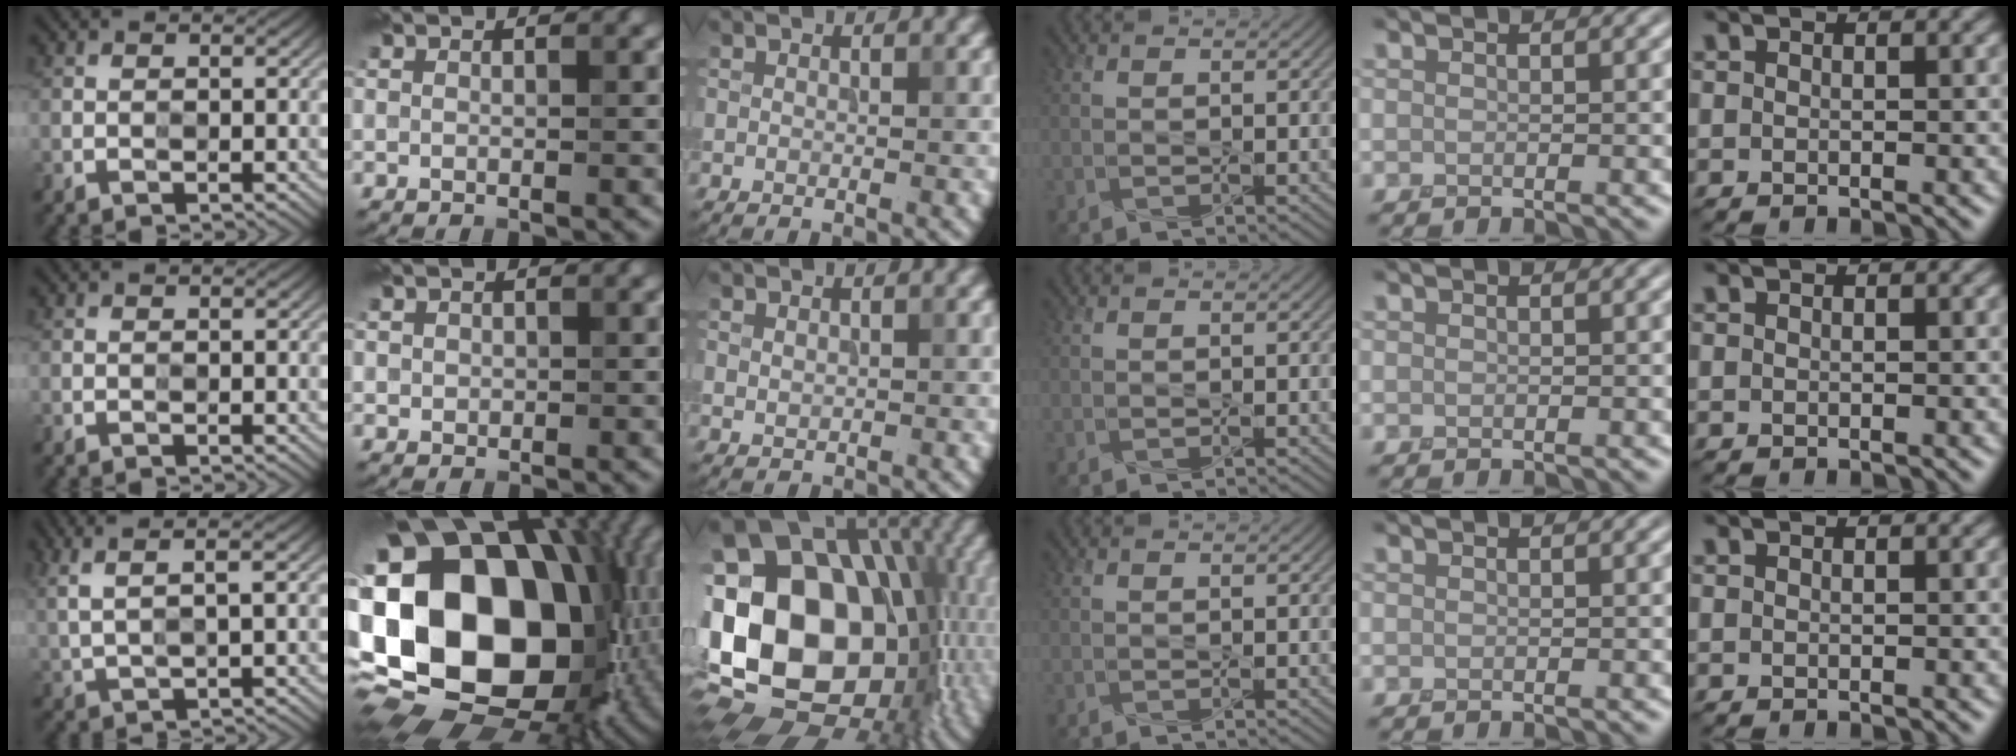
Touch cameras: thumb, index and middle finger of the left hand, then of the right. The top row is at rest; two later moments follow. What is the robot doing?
{"motion": "press", "object": "memory foam"}